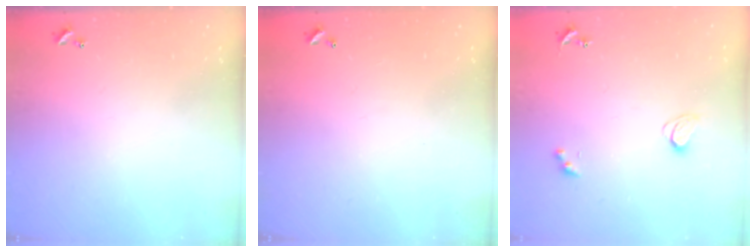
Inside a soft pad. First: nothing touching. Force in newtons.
{"total": 2.7, "press": 2.7, "slide": 0.1}
{"total": 2.1, "press": 2.1, "slide": 0.4}